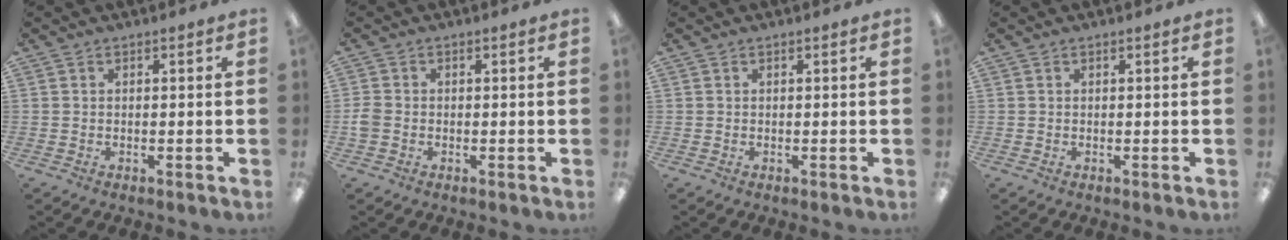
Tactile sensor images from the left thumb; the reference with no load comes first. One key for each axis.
{"total": 2.3, "fx": -0.5, "fy": 1.9, "fz": 1.3, "tx": -0.028, "ty": 0.001, "tz": -0.010}
{"total": 0.0}
{"total": 0.0}